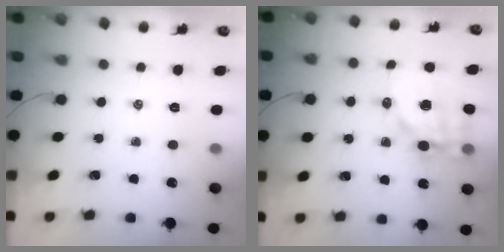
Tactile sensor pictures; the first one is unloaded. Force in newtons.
{"total": 14.4, "press": 14.0, "slide": 3.5}